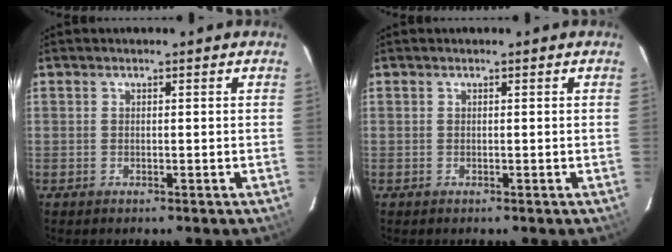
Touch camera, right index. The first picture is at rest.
{"total": 0.0}